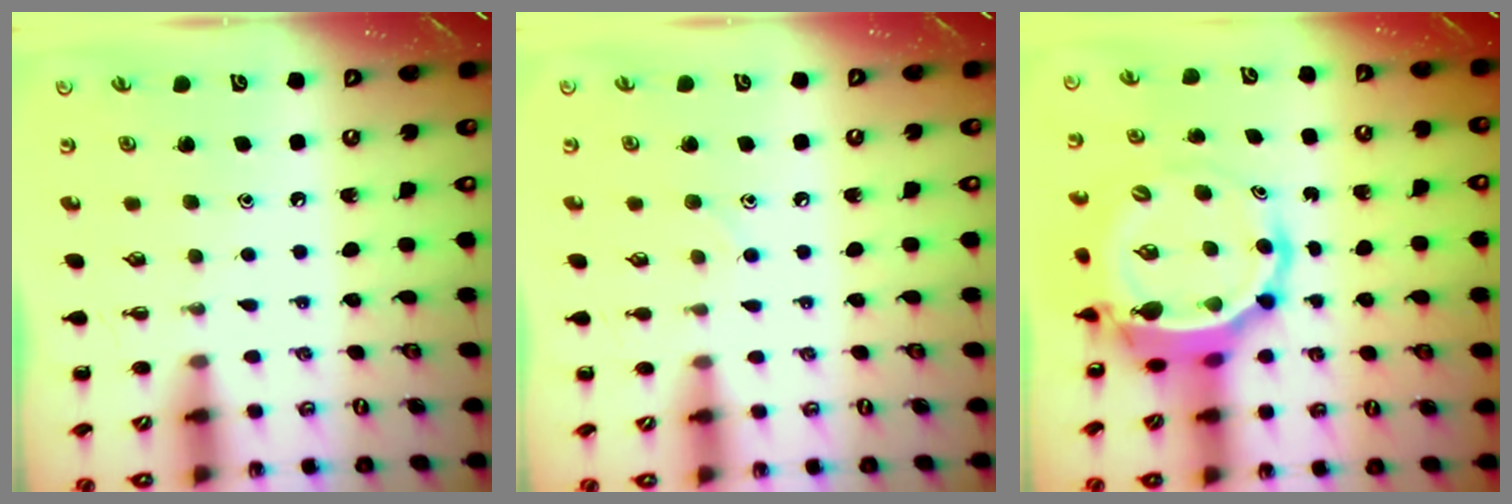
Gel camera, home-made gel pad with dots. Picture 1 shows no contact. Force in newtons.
{"total": 4.9, "press": 4.6, "slide": 1.7}
{"total": 7.1, "press": 6.9, "slide": 1.9}